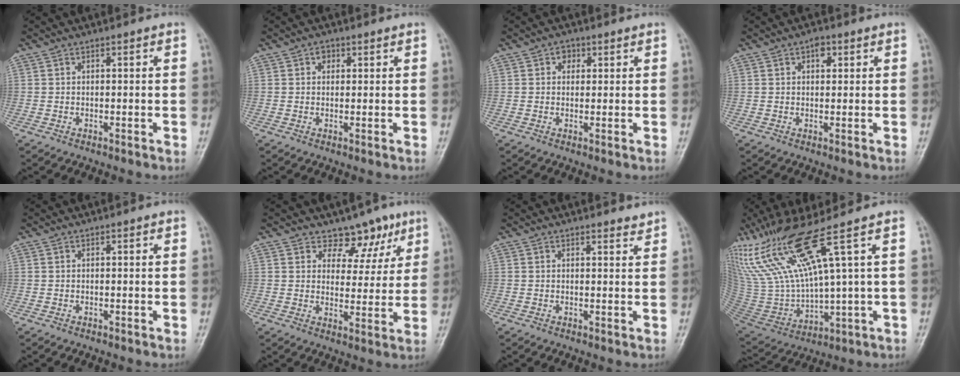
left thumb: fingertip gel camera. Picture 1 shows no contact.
{"total": 1.7, "force": [0.8, 1.3, 0.7], "torque": [0.003, 0.000, 0.007]}
{"total": 2.1, "force": [0.9, 1.7, 0.9], "torque": [0.003, 0.000, 0.008]}
{"total": 2.5, "force": [1.1, 1.4, 1.6], "torque": [-0.014, -0.001, 0.014]}
{"total": 0.0}
{"total": 7.9, "force": [5.5, 5.2, 2.3], "torque": [0.014, -0.029, 0.078]}
{"total": 1.9, "force": [1.8, 0.4, 0.4], "torque": [0.004, -0.011, 0.023]}
{"total": 18.5, "force": [10.3, 1.7, 15.3], "torque": [-0.312, -0.039, 0.212]}